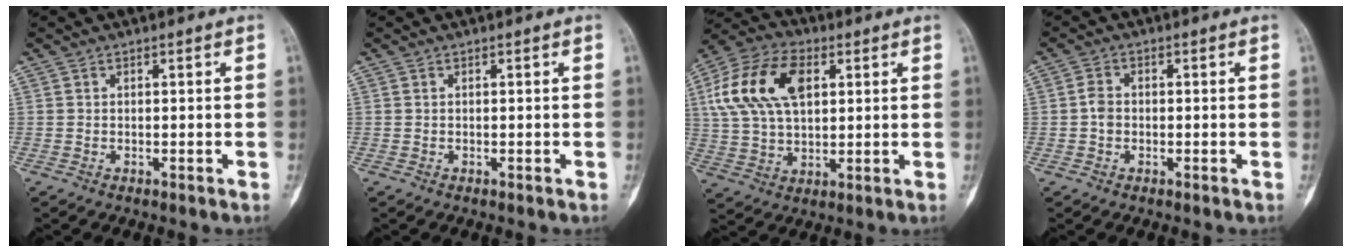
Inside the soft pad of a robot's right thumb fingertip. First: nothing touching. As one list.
[{"total": 0.0}, {"total": 16.7, "force": [4.8, 10.0, 12.4], "torque": [-0.233, 0.010, 0.085]}, {"total": 2.3, "force": [-0.4, 1.8, 1.3], "torque": [-0.015, 0.007, -0.014]}]